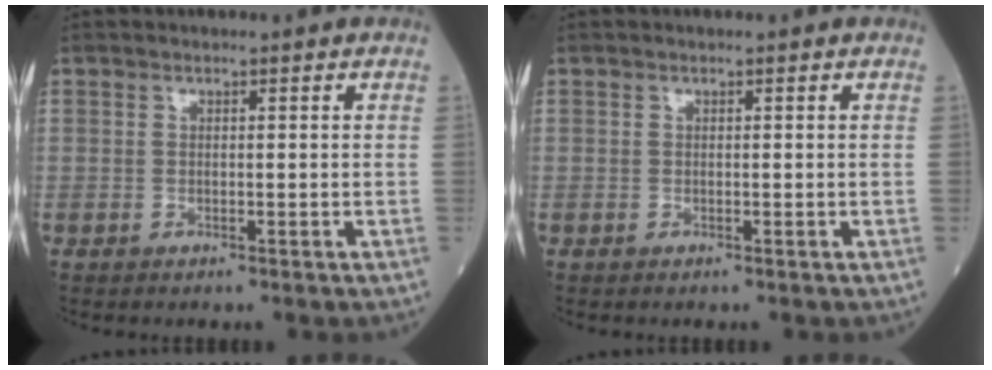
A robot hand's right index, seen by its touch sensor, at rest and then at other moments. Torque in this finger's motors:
{"motor_torque": [0.00, 0.00, 0.00, -0.01]}